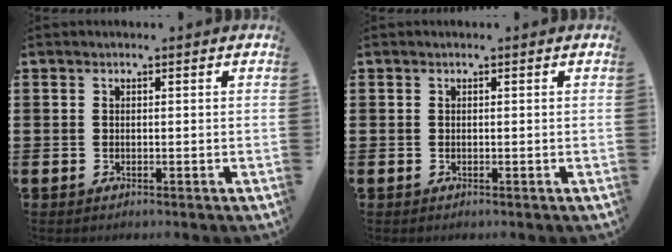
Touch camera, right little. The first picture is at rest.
{"total": 0.0}